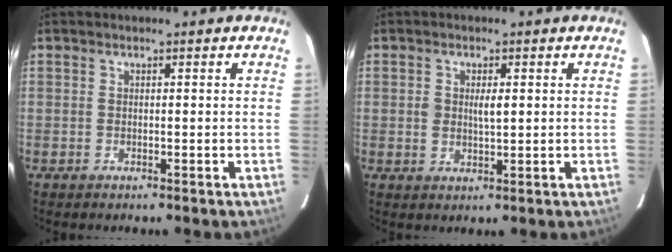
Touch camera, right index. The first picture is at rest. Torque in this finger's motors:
{"motor_torque": [0.08, -0.05, 0.06, 0.04]}